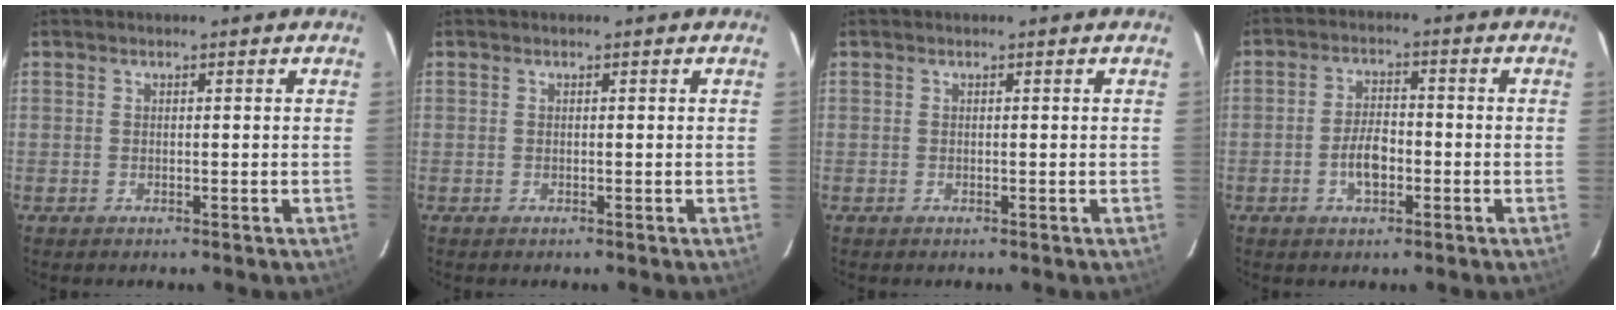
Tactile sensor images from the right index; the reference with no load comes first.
{"total": 0.0}
{"total": 0.0}
{"total": 5.2, "force": [-1.7, 2.7, 4.2], "torque": [-0.084, 0.006, -0.028]}